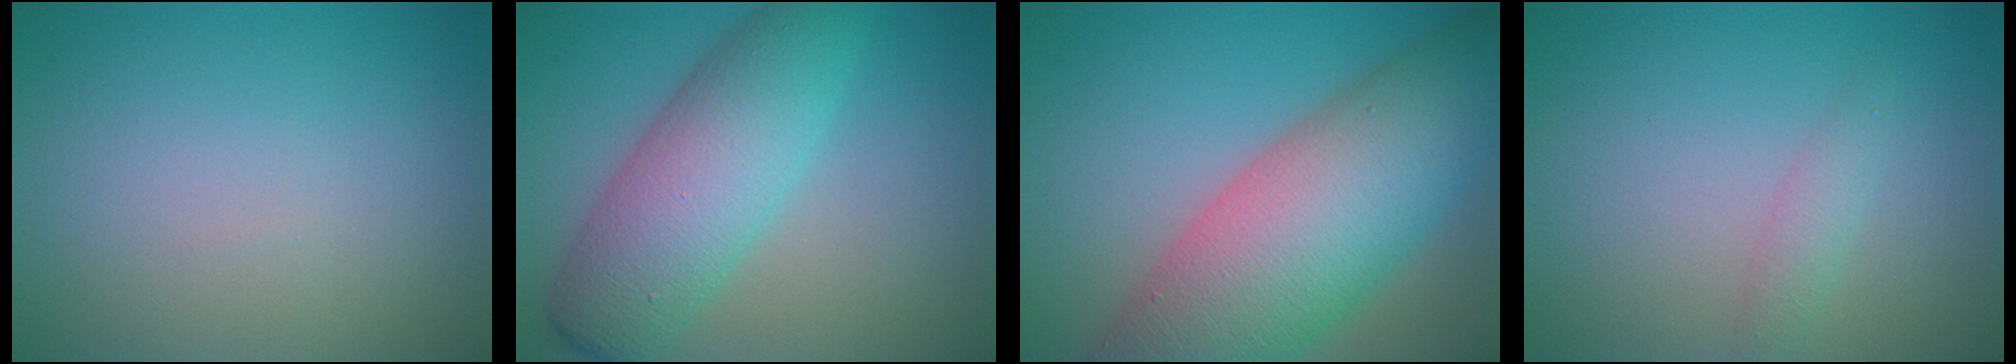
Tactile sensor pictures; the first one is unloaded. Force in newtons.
{"total": 7.6, "press": 7.6, "slide": 0.2}
{"total": 13.1, "press": 13.1, "slide": 0.6}
{"total": 1.3, "press": 1.3, "slide": 0.1}